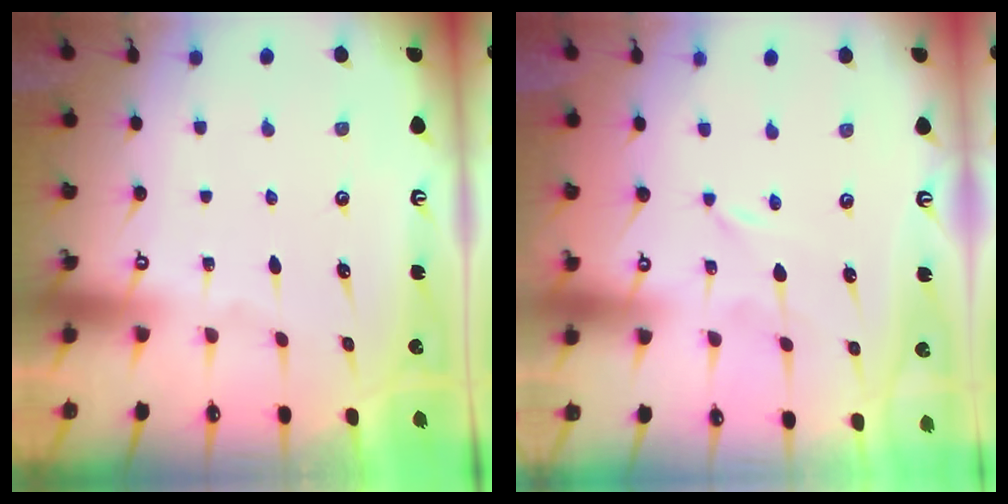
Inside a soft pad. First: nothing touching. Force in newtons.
{"total": 0.0}